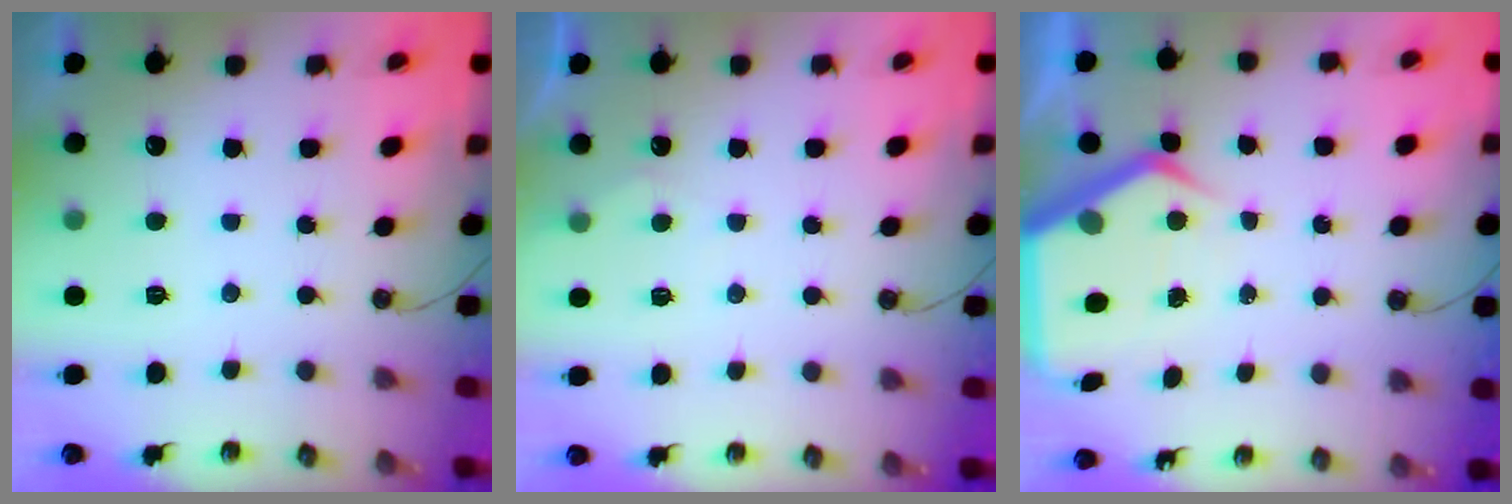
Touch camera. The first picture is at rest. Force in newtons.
{"total": 3.1, "press": 3.1, "slide": 0.4}
{"total": 7.1, "press": 7.1, "slide": 0.4}